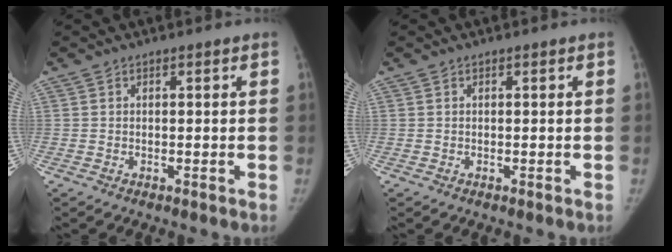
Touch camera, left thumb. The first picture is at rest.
{"total": 0.0}